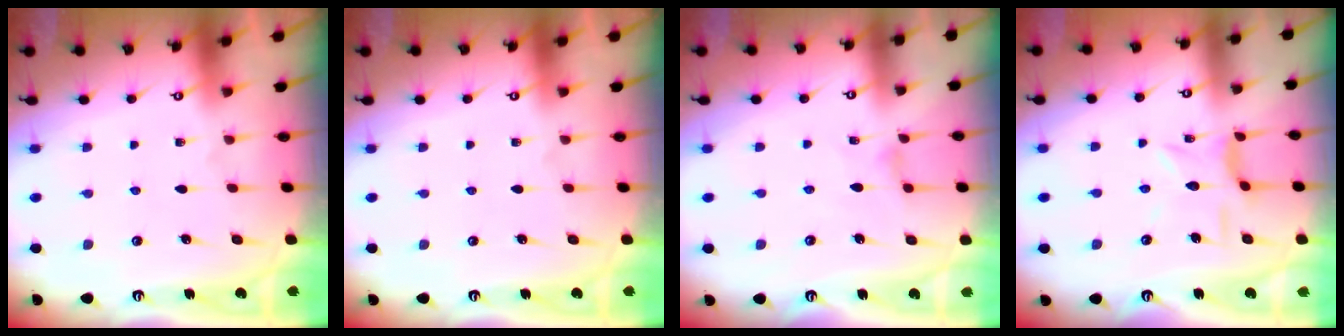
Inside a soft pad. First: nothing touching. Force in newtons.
{"total": 0.0}
{"total": 1.4, "press": 1.3, "slide": 0.3}
{"total": 4.8, "press": 4.8, "slide": 0.3}